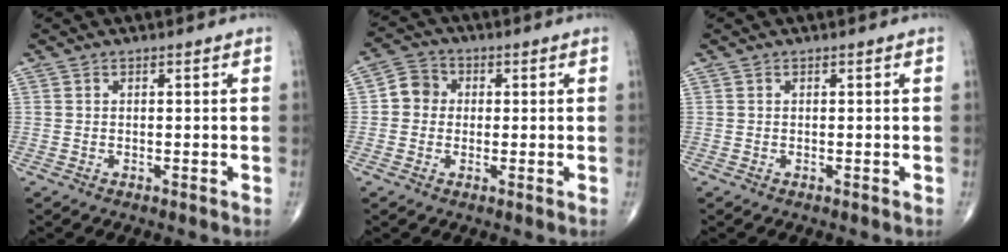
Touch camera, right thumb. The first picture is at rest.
{"total": 5.0, "force": [0.1, 4.6, 2.0], "torque": [-0.015, 0.011, -0.009]}
{"total": 0.0}